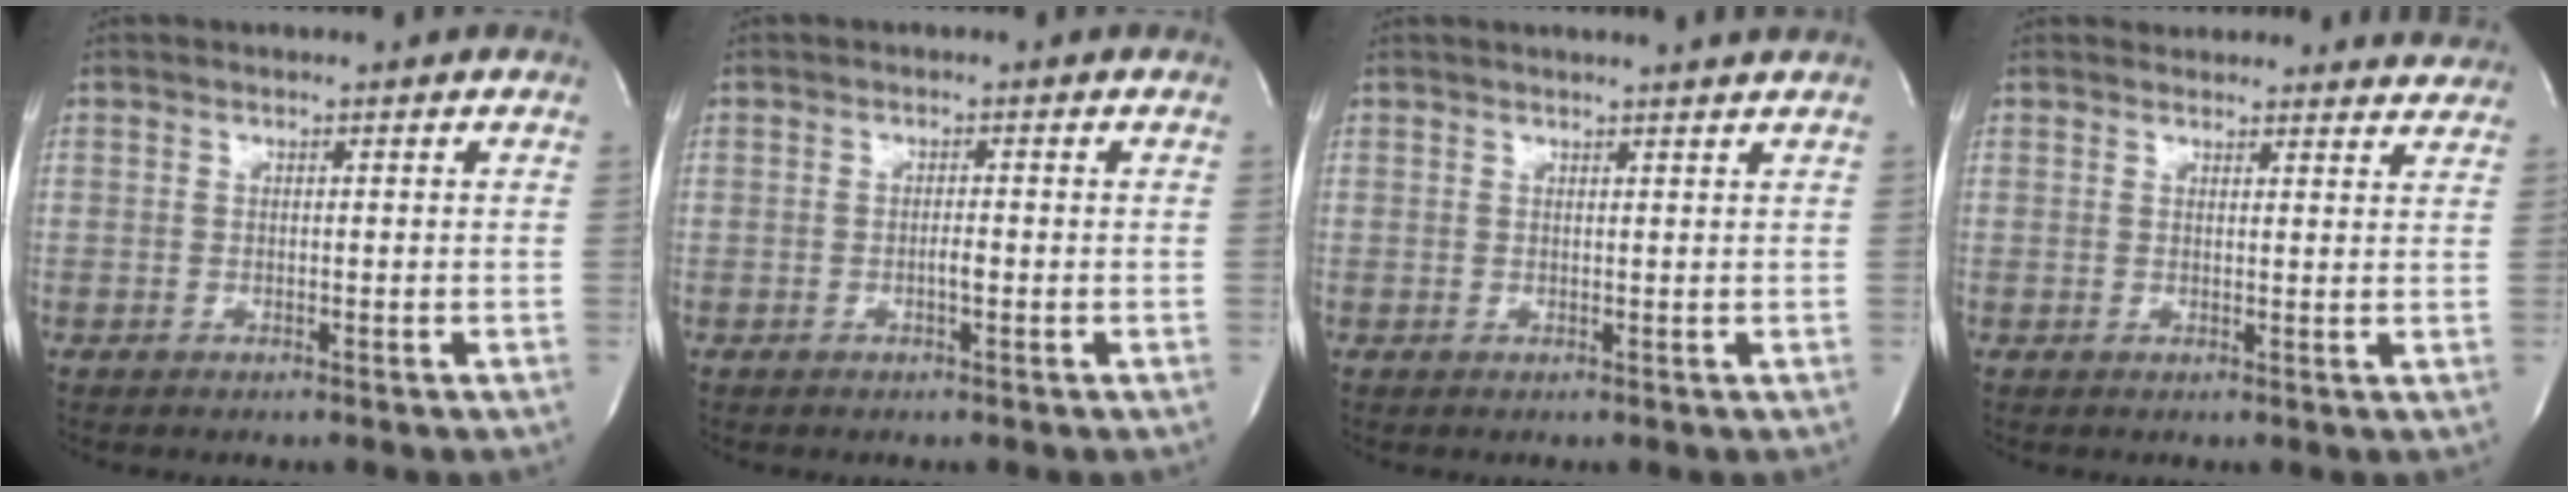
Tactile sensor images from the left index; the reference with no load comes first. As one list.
[{"total": 1.1, "force": [-0.5, 0.1, 1.0], "torque": [-0.024, -0.002, -0.009]}, {"total": 4.1, "force": [3.8, -0.8, 1.4], "torque": [-0.016, 0.006, 0.040]}, {"total": 11.2, "force": [10.9, 2.6, 0.8], "torque": [0.020, 0.000, 0.102]}]